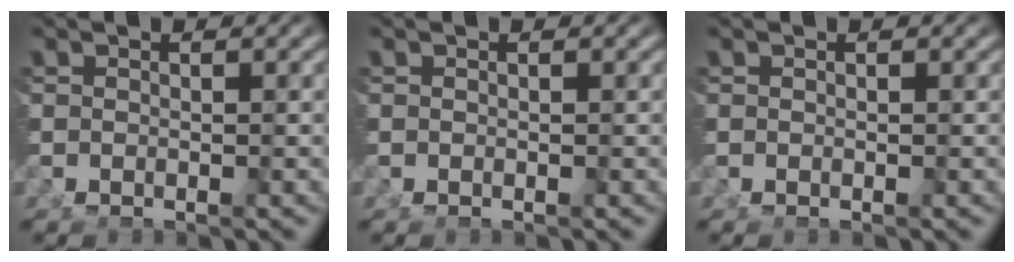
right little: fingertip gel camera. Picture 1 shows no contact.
{"total": 0.0}
{"total": 0.0}